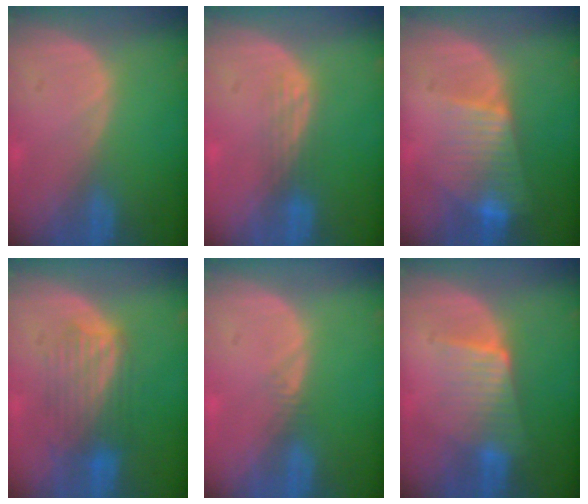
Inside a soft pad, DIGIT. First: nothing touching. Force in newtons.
{"total": 2.9, "press": 2.5, "slide": 1.5}
{"total": 7.8, "press": 6.7, "slide": 4.1}
{"total": 6.4, "press": 6.3, "slide": 0.6}
{"total": 0.9, "press": 0.8, "slide": 0.4}
{"total": 6.0, "press": 5.8, "slide": 1.7}